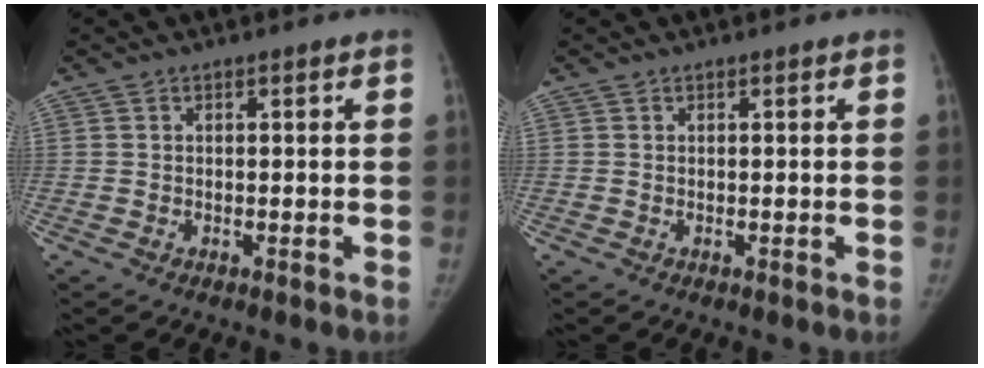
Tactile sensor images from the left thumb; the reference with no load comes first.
{"total": 0.0}